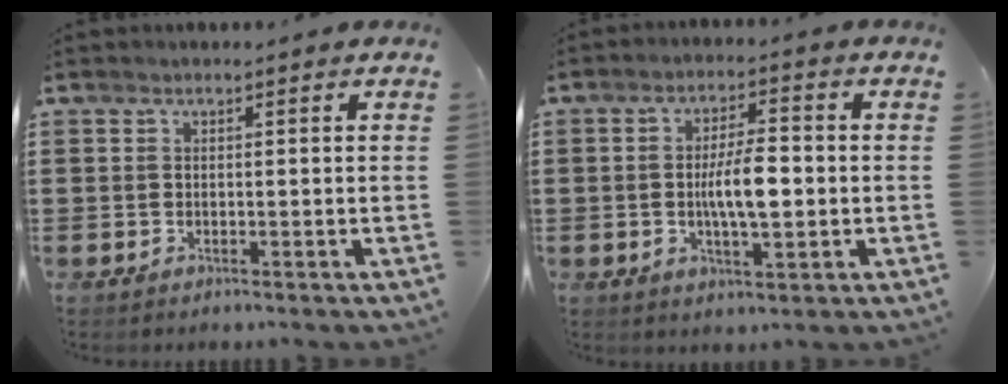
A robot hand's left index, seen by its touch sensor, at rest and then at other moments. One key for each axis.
{"total": 6.9, "fx": -0.6, "fy": 2.2, "fz": 6.5, "tx": -0.122, "ty": -0.002, "tz": -0.018}